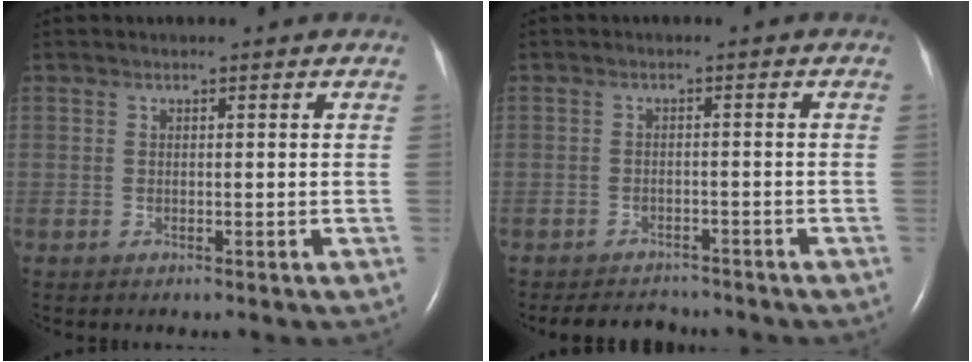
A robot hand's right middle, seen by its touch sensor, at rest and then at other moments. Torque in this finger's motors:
{"motor_torque": [0.05, -0.06, 0.02, 0.01]}